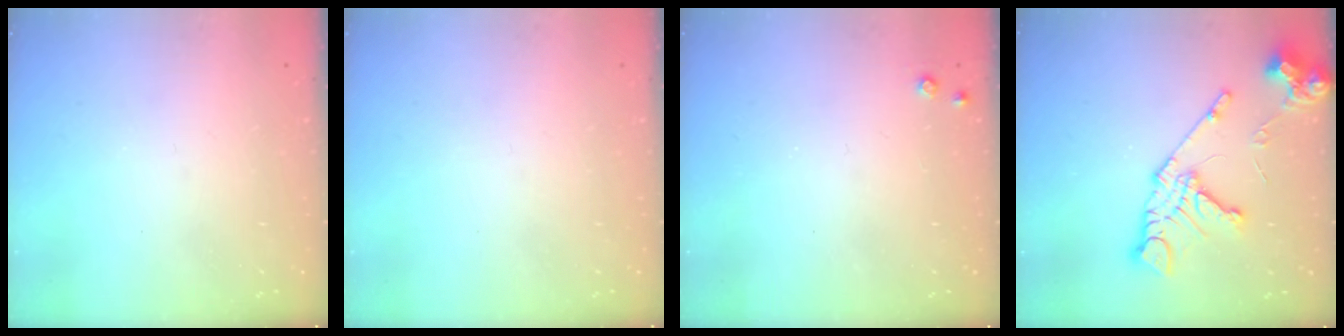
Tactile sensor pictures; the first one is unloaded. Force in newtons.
{"total": 0.0}
{"total": 4.0, "press": 4.0, "slide": 0.6}
{"total": 14.5, "press": 14.4, "slide": 1.6}